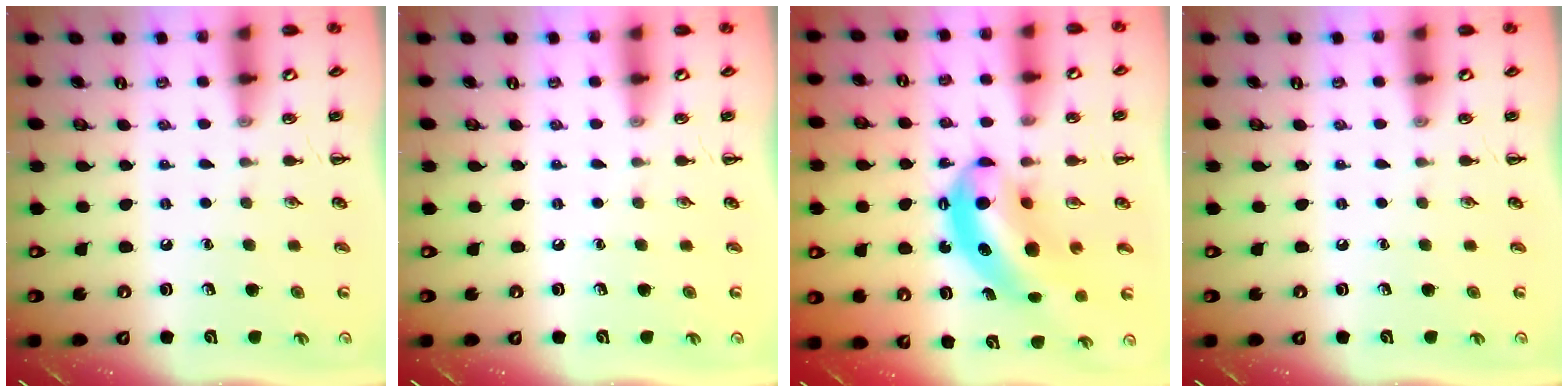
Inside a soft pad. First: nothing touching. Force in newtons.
{"total": 0.0}
{"total": 11.3, "press": 10.9, "slide": 2.9}
{"total": 0.0}